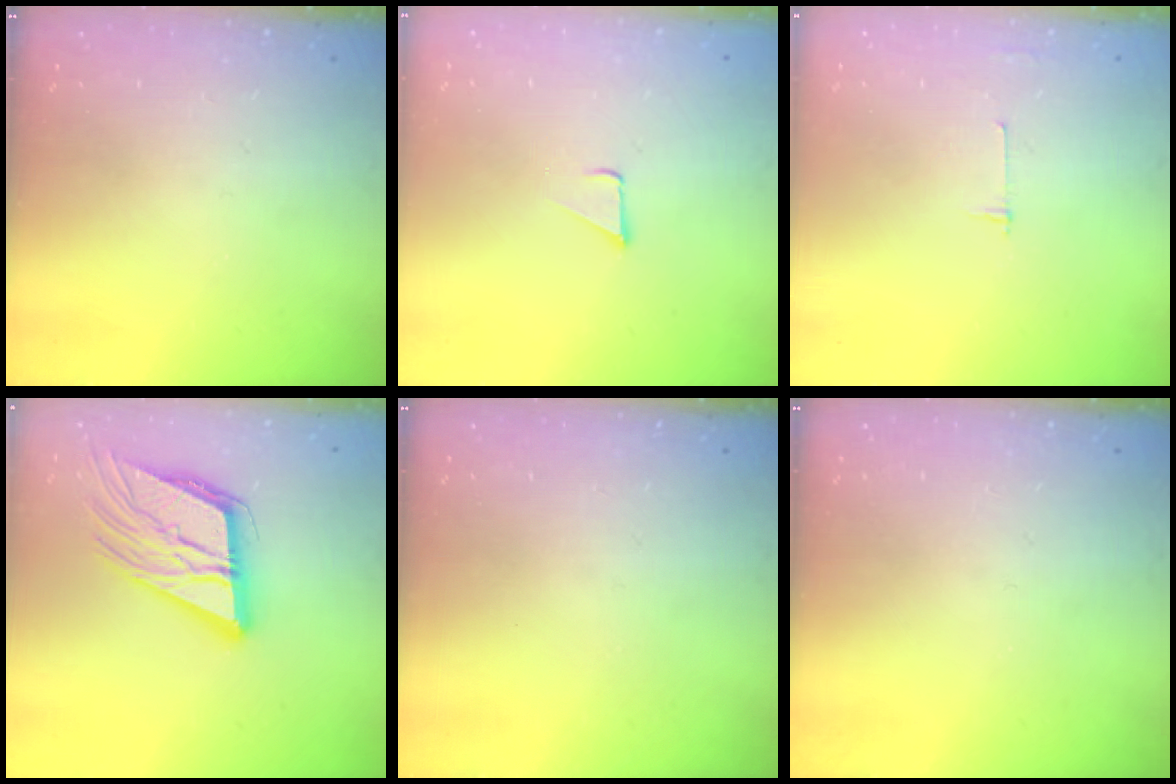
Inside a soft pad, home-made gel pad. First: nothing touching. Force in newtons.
{"total": 1.7, "press": 1.7, "slide": 0.1}
{"total": 2.7, "press": 2.7, "slide": 0.3}
{"total": 16.2, "press": 15.9, "slide": 2.9}
{"total": 0.0}
{"total": 0.0}